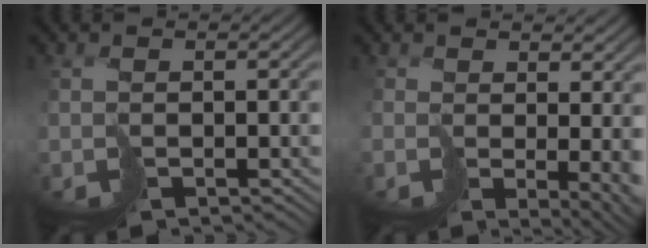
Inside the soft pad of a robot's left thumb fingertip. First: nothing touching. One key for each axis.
{"total": 4.8, "fx": -0.3, "fy": 1.3, "fz": 4.6, "tx": -0.067, "ty": -0.022, "tz": 0.009}